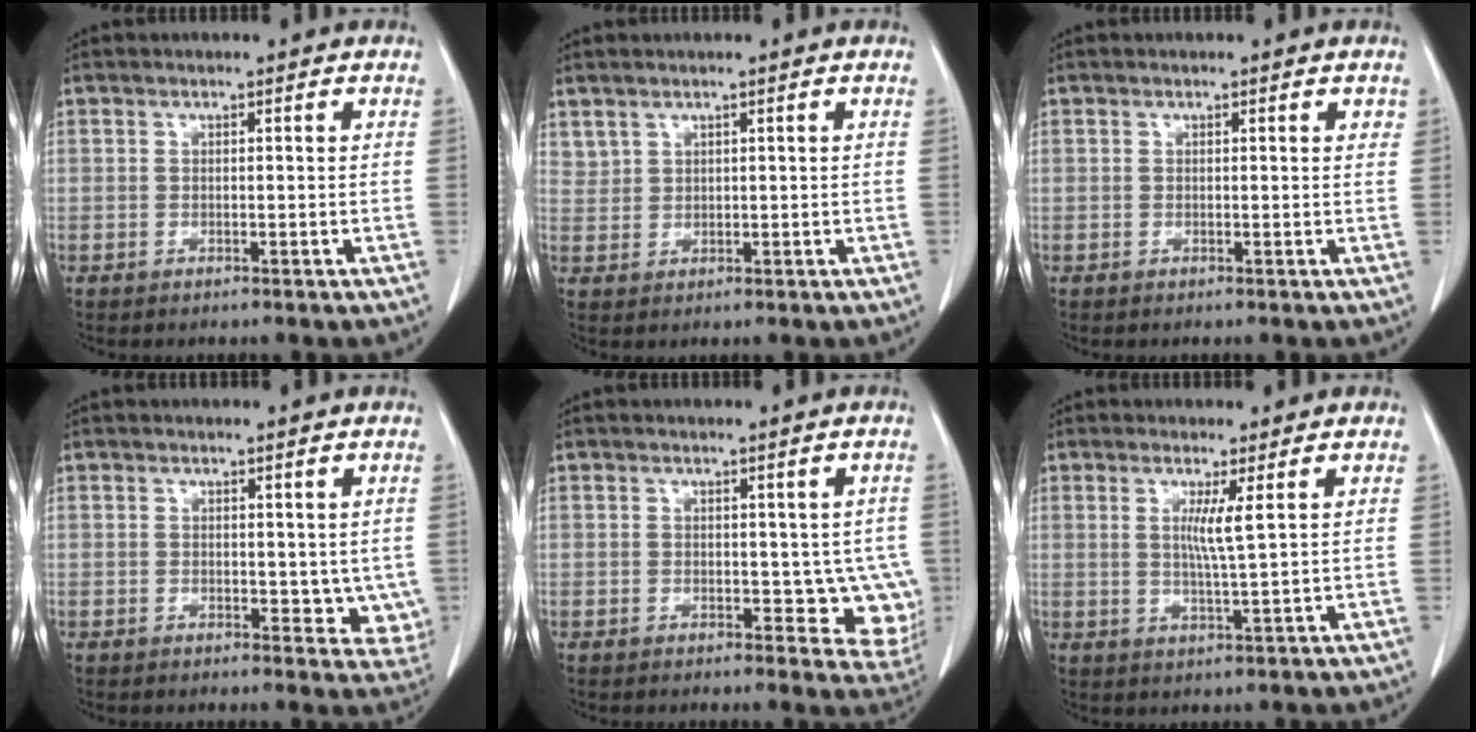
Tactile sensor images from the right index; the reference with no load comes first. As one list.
[{"total": 1.9, "force": [1.4, 1.2, 0.2], "torque": [0.004, 0.006, 0.028]}, {"total": 0.5, "force": [0.2, 0.2, 0.4], "torque": [-0.001, 0.001, -0.002]}, {"total": 4.7, "force": [0.1, 3.1, 3.6], "torque": [-0.020, -0.006, 0.001]}, {"total": 6.8, "force": [-0.7, 4.4, 5.2], "torque": [-0.031, -0.003, -0.006]}, {"total": 3.8, "force": [1.1, -0.6, 3.5], "torque": [-0.069, -0.008, 0.019]}]